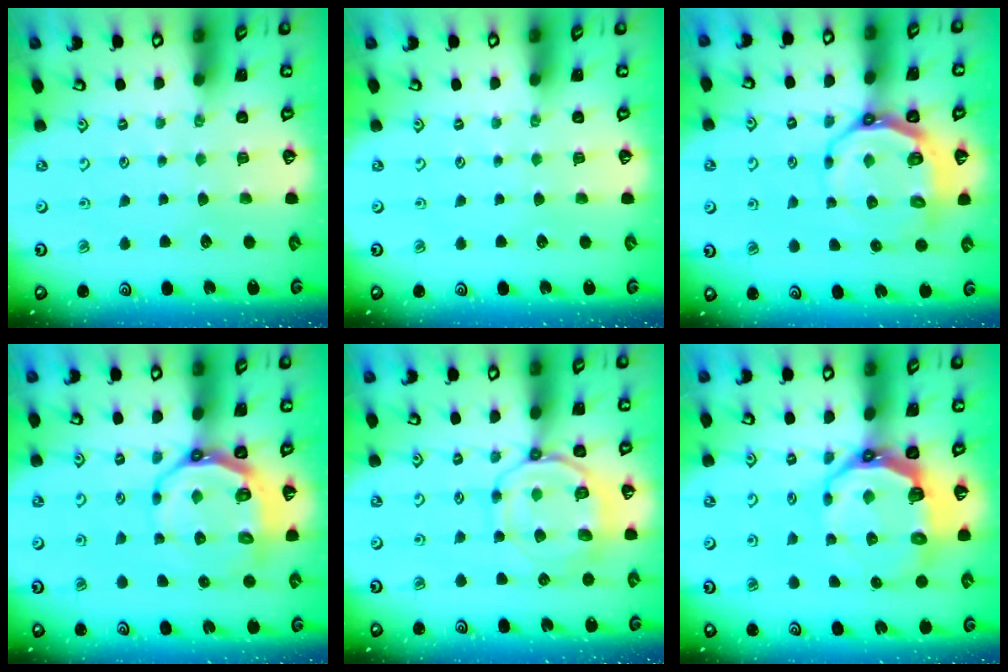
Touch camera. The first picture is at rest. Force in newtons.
{"total": 0.0}
{"total": 8.7, "press": 7.9, "slide": 3.8}
{"total": 8.7, "press": 7.9, "slide": 3.8}
{"total": 10.4, "press": 10.3, "slide": 1.4}
{"total": 11.4, "press": 10.1, "slide": 5.4}